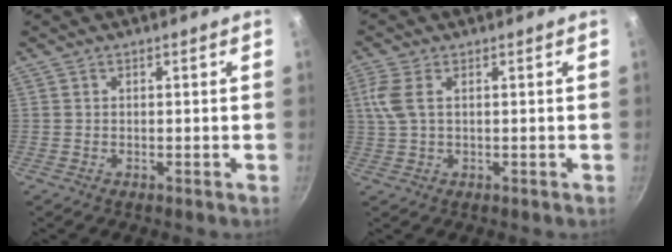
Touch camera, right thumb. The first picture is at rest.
{"total": 4.7, "force": [1.2, 2.2, 3.9], "torque": [-0.095, 0.007, 0.024]}